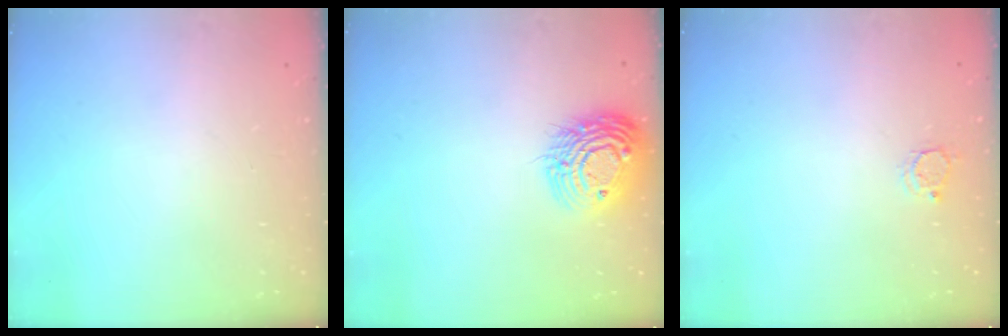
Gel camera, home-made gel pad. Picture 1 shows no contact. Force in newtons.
{"total": 15.6, "press": 15.5, "slide": 1.4}
{"total": 2.9, "press": 2.8, "slide": 0.4}